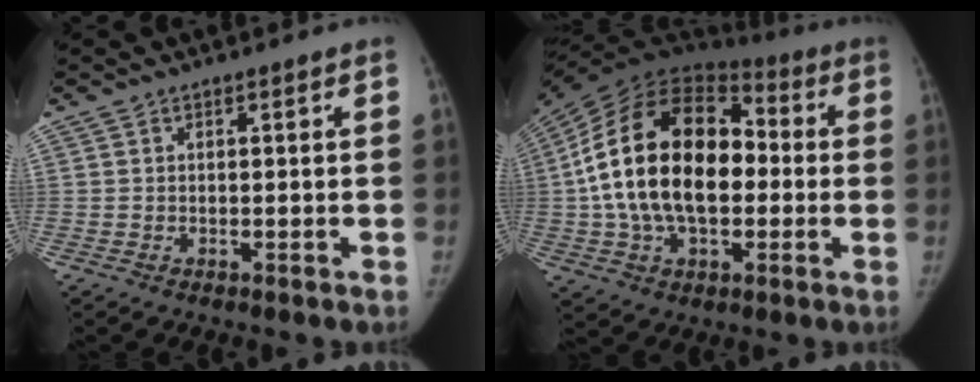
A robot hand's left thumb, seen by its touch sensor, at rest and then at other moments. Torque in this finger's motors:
{"motor_torque": [2.23, 2.78, 1.89, -0.88, 0.91]}